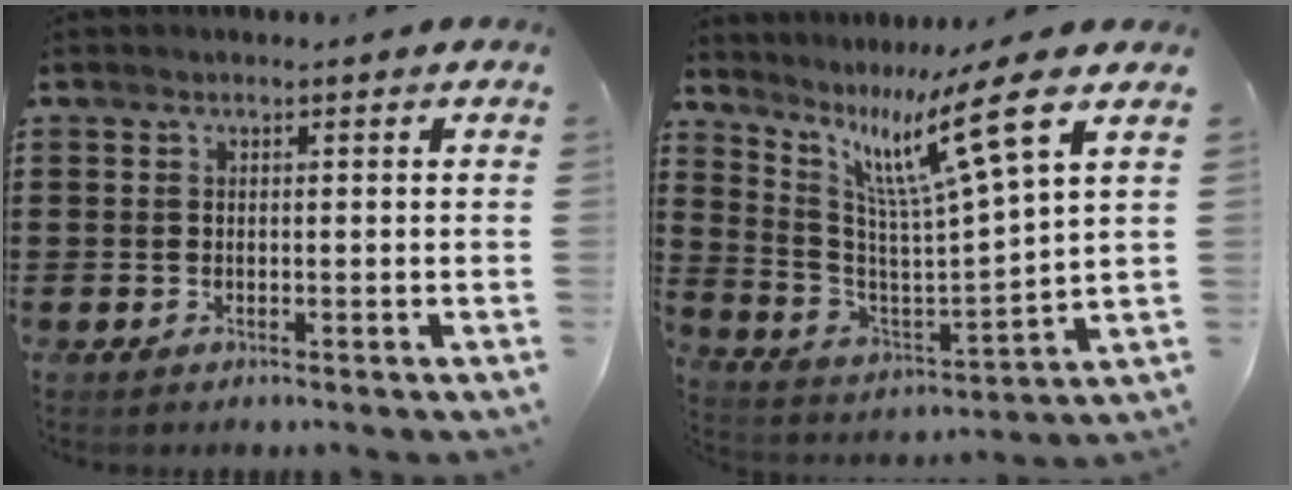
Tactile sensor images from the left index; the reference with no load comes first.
{"total": 12.4, "force": [7.2, 0.5, 10.1], "torque": [-0.209, -0.031, 0.106]}